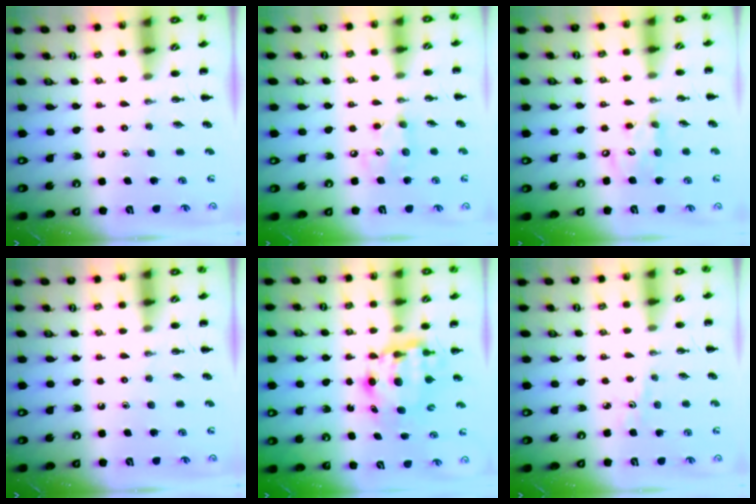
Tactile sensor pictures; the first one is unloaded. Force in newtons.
{"total": 4.9, "press": 4.9, "slide": 0.5}
{"total": 8.7, "press": 8.5, "slide": 1.7}
{"total": 0.0}
{"total": 6.2, "press": 6.1, "slide": 1.0}
{"total": 2.2, "press": 2.1, "slide": 0.7}